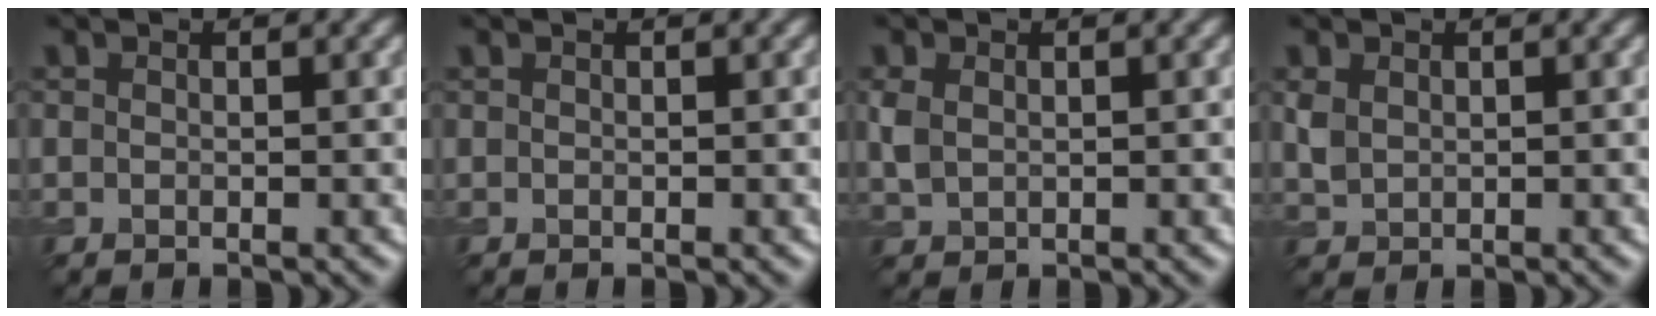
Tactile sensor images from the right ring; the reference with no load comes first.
{"total": 0.0}
{"total": 1.8, "force": [0.4, 1.4, 1.1], "torque": [-0.033, -0.001, 0.012]}
{"total": 1.6, "force": [0.6, 1.2, 0.8], "torque": [-0.023, -0.001, 0.016]}